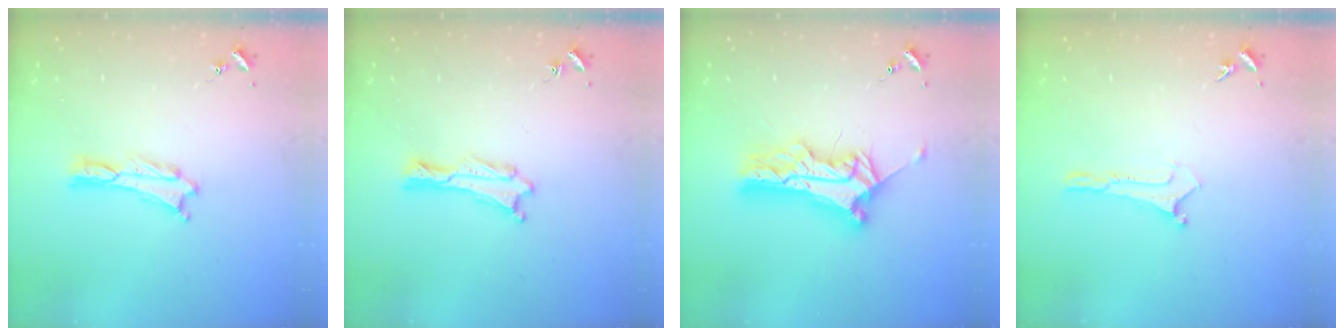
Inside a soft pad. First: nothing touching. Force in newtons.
{"total": 0.6, "press": 0.6, "slide": 0.2}
{"total": 10.8, "press": 10.8, "slide": 0.9}
{"total": 0.0}